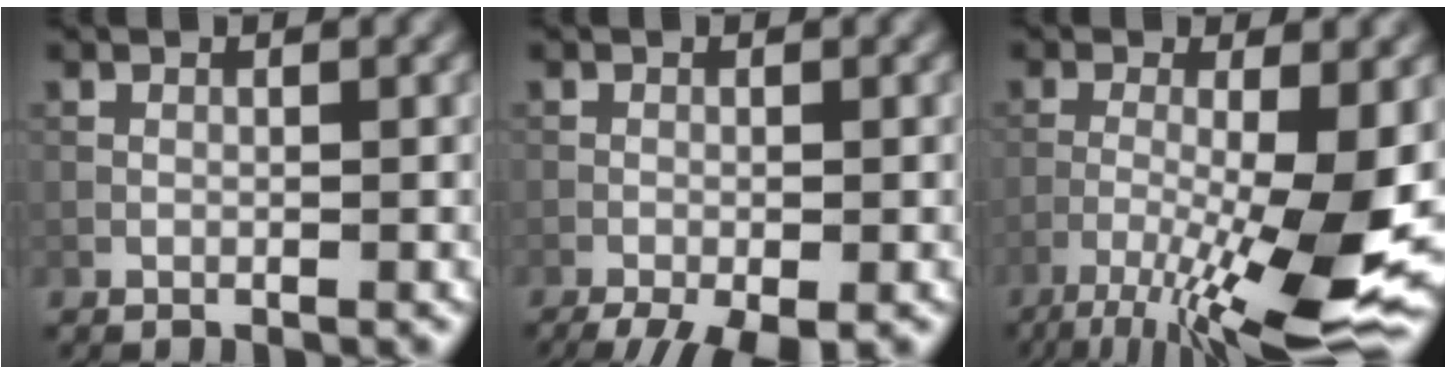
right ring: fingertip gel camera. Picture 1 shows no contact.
{"total": 4.8, "force": [-3.4, 1.2, 3.2], "torque": [-0.063, -0.026, -0.045]}
{"total": 11.4, "force": [-4.8, 1.9, 10.2], "torque": [-0.191, -0.017, -0.074]}